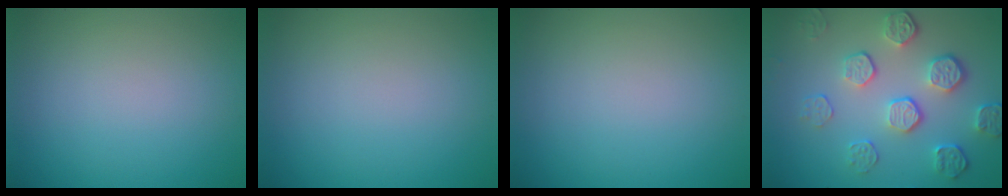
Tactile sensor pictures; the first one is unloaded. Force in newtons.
{"total": 0.0}
{"total": 0.0}
{"total": 5.2, "press": 3.7, "slide": 3.6}